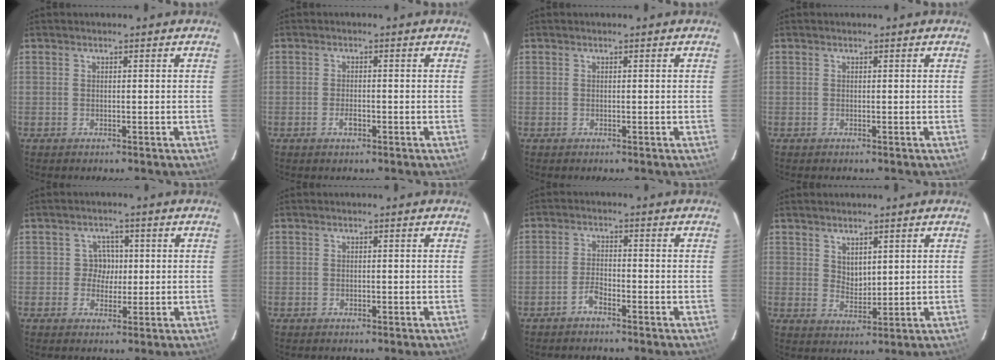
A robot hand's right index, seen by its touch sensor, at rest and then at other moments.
{"total": 2.1, "force": [-1.0, 1.1, 1.5], "torque": [-0.030, 0.001, -0.019]}
{"total": 0.0}
{"total": 0.0}
{"total": 3.1, "force": [-0.1, 3.1, 0.2], "torque": [0.004, 0.016, -0.004]}
{"total": 0.0}
{"total": 2.7, "force": [-2.1, 0.8, 1.4], "torque": [-0.039, 0.007, -0.044]}
{"total": 3.5, "force": [2.4, 1.8, 1.9], "torque": [-0.026, -0.003, 0.045]}